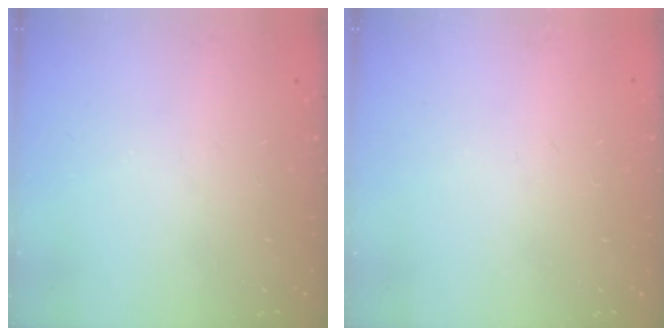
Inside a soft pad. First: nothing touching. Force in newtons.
{"total": 0.7, "press": 0.6, "slide": 0.1}